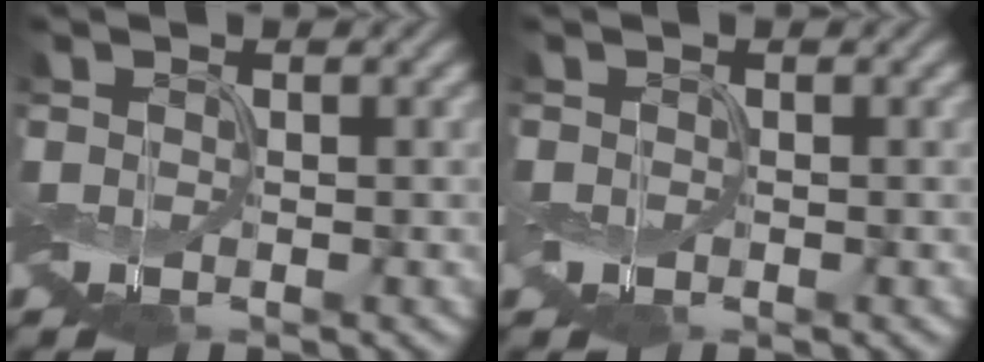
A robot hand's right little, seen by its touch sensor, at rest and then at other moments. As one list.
[{"total": 0.5, "force": [-0.2, 0.5, 0.1], "torque": [-0.004, 0.002, -0.003]}]